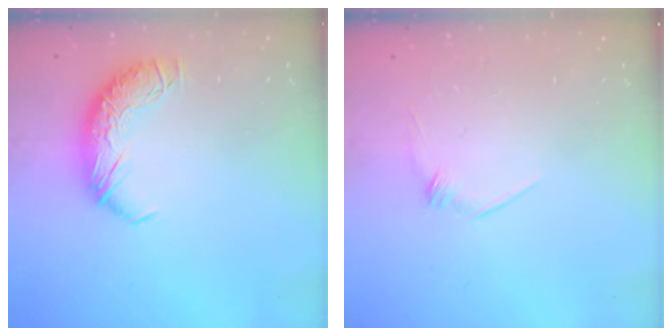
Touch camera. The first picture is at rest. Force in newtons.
{"total": 7.7, "press": 7.6, "slide": 0.6}